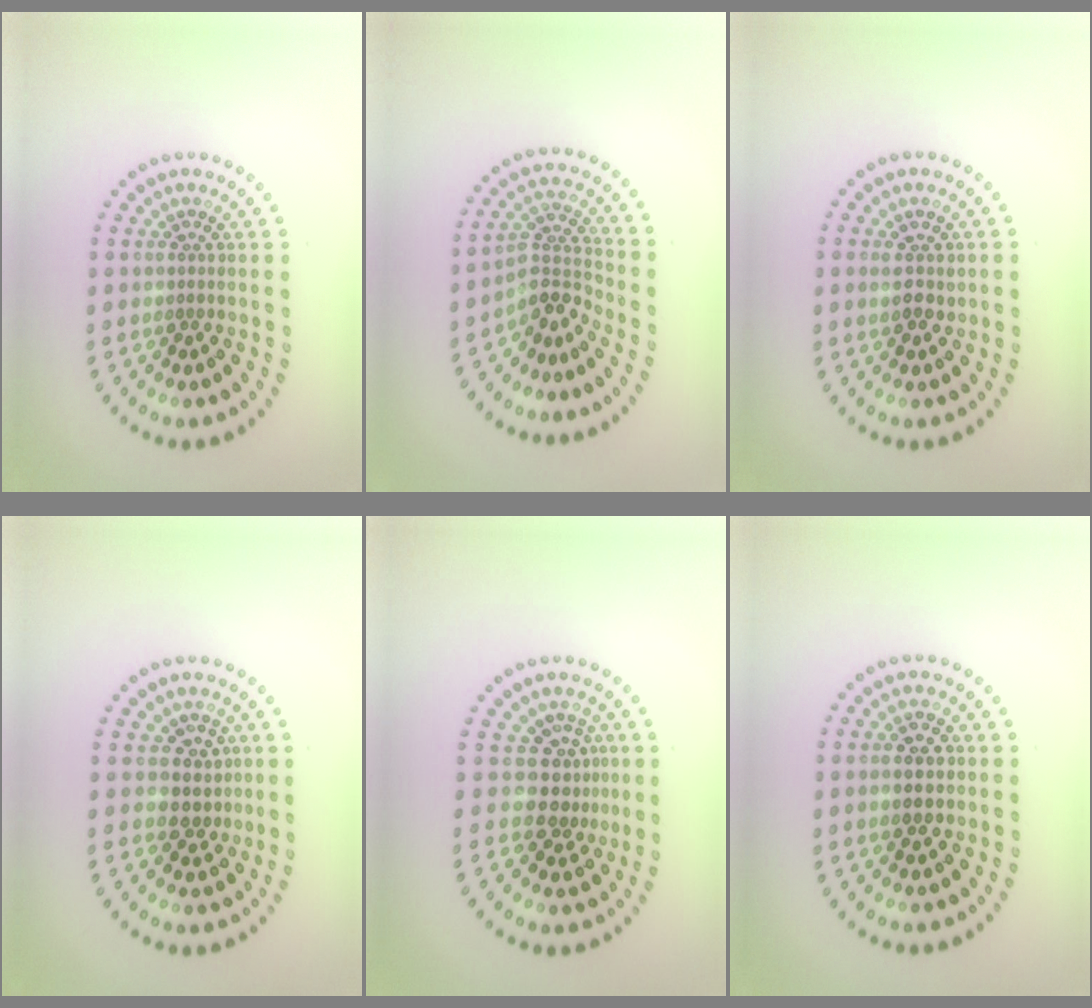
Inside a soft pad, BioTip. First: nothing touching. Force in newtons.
{"total": 3.5, "press": 2.5, "slide": 2.6}
{"total": 1.9, "press": 1.8, "slide": 0.5}
{"total": 2.6, "press": 2.1, "slide": 1.4}
{"total": 3.2, "press": 2.4, "slide": 2.1}
{"total": 2.4, "press": 2.4, "slide": 0.3}